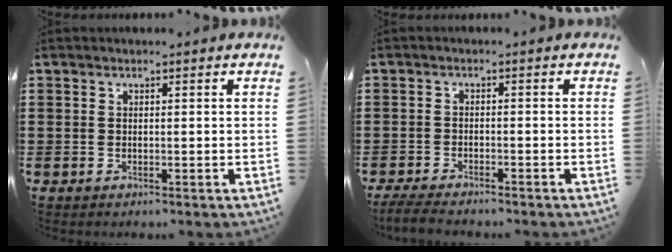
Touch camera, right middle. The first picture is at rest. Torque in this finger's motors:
{"motor_torque": [0.46, -0.14, 0.10, 0.02]}